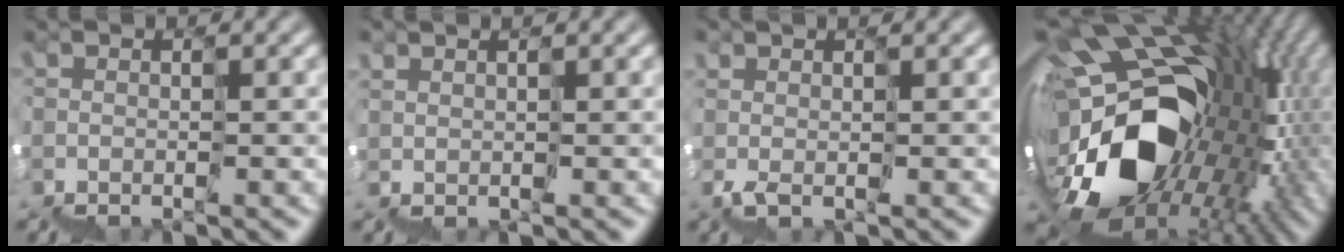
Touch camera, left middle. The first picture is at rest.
{"total": 1.3, "force": [0.4, 0.6, 1.1], "torque": [-0.012, -0.004, 0.014]}
{"total": 1.9, "force": [1.0, 0.5, 1.5], "torque": [-0.025, 0.001, 0.028]}
{"total": 18.1, "force": [1.7, 12.4, 13.1], "torque": [-0.234, -0.018, 0.053]}